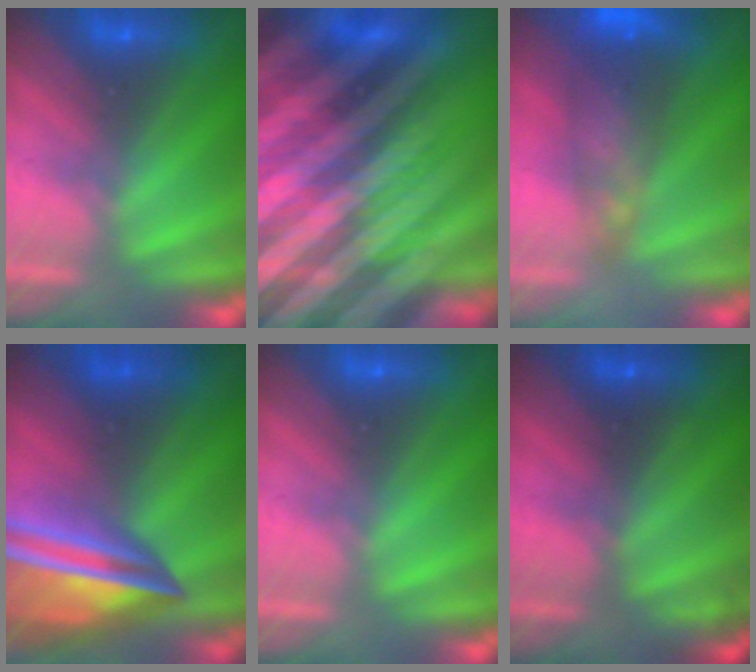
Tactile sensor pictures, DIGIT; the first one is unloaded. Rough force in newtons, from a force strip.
{"total": 9.8}
{"total": 7.1}
{"total": 7.5}
{"total": 0.0}
{"total": 1.4}